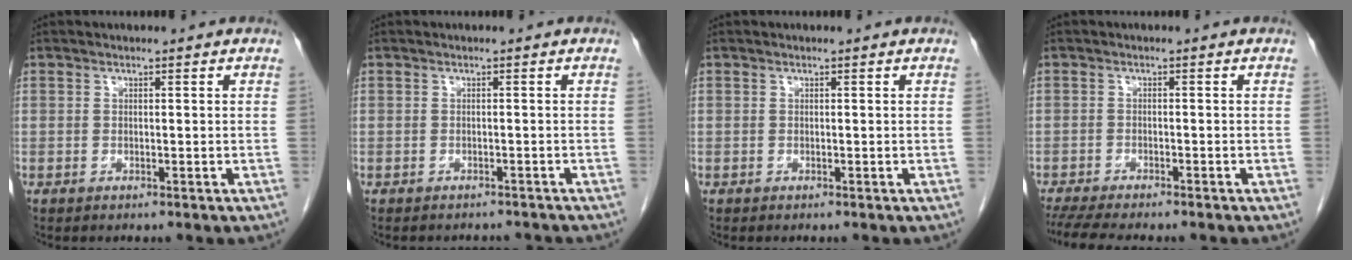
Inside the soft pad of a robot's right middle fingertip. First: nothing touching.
{"total": 5.1, "force": [-4.8, 1.6, 1.0], "torque": [-0.007, 0.001, -0.051]}
{"total": 0.0}
{"total": 8.7, "force": [-7.5, 1.1, 4.4], "torque": [-0.065, -0.012, -0.114]}